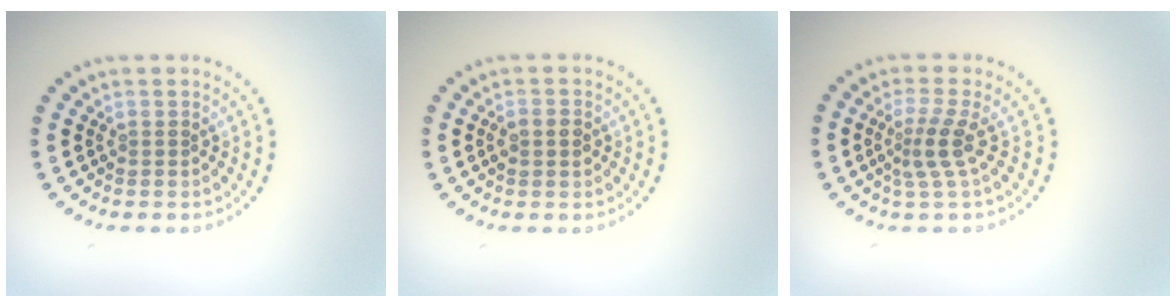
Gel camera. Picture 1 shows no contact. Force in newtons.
{"total": 1.4, "press": 1.4, "slide": 0.1}
{"total": 2.5, "press": 1.8, "slide": 1.8}